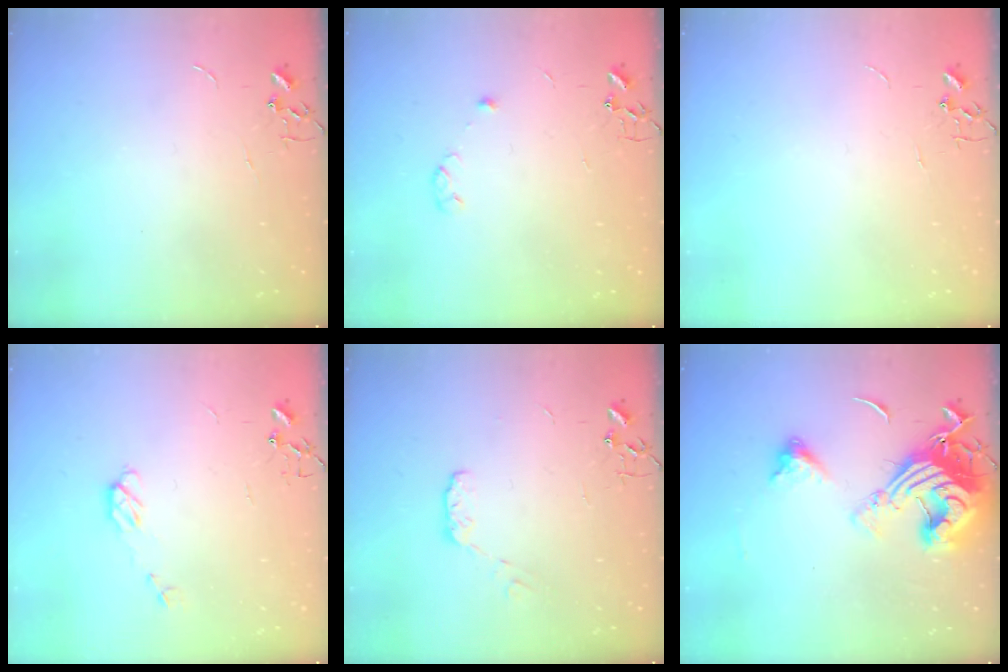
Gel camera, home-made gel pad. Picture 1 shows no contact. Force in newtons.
{"total": 4.3, "press": 4.2, "slide": 0.7}
{"total": 0.0}
{"total": 5.0, "press": 5.0, "slide": 0.2}
{"total": 5.6, "press": 5.5, "slide": 0.8}
{"total": 18.1, "press": 18.0, "slide": 1.9}